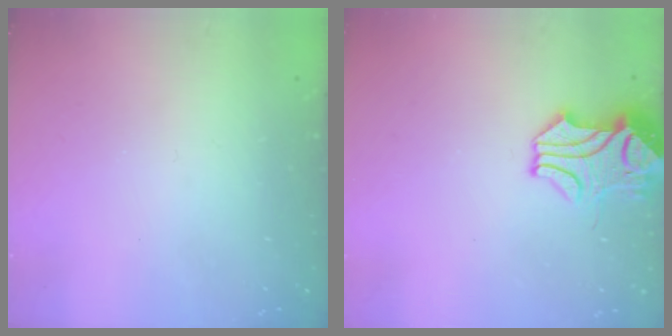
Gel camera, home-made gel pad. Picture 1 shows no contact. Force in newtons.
{"total": 3.9, "press": 3.8, "slide": 1.0}